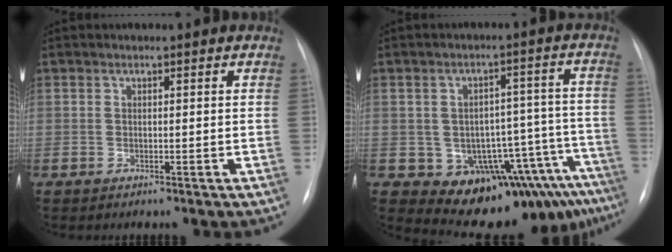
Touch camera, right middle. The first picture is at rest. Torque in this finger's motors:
{"motor_torque": [0.68, -0.36, 0.24, 0.06]}